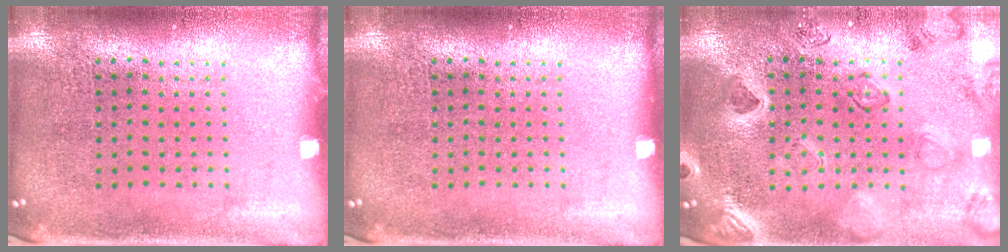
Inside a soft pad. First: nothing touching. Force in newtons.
{"total": 0.0}
{"total": 2.5, "press": 2.4, "slide": 0.6}